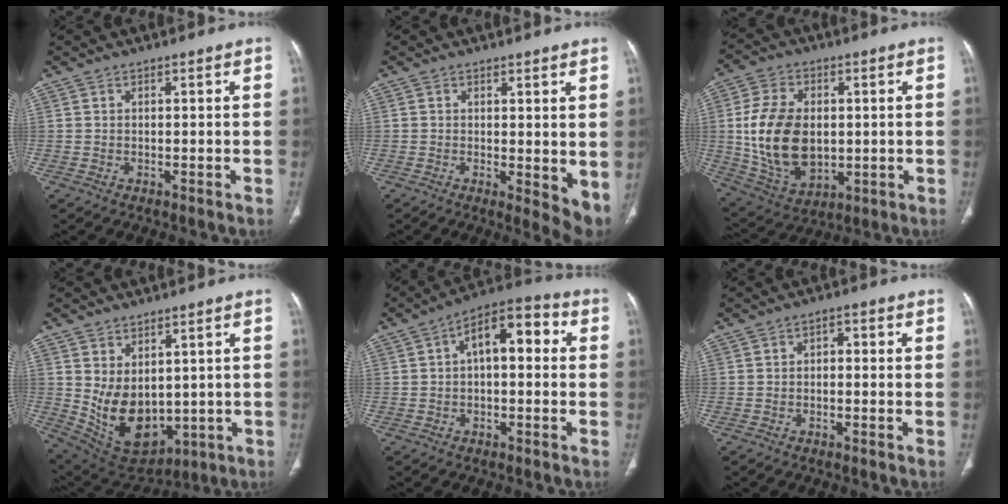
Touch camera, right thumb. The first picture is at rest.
{"total": 5.9, "force": [0.4, 2.5, 5.3], "torque": [-0.067, -0.016, 0.010]}
{"total": 17.3, "force": [0.4, 11.6, 12.9], "torque": [-0.223, -0.008, 0.025]}
{"total": 12.9, "force": [0.6, 8.7, 9.5], "torque": [-0.139, -0.017, 0.050]}
{"total": 10.6, "force": [1.4, 5.5, 8.9], "torque": [-0.107, 0.035, 0.009]}
{"total": 1.8, "force": [-0.3, 1.2, 1.2], "torque": [-0.007, 0.011, -0.013]}